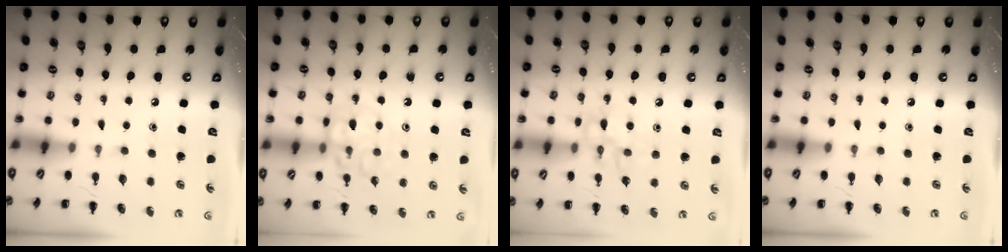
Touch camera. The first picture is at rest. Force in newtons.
{"total": 11.9, "press": 11.8, "slide": 1.3}
{"total": 10.0, "press": 10.0, "slide": 0.4}
{"total": 0.0}